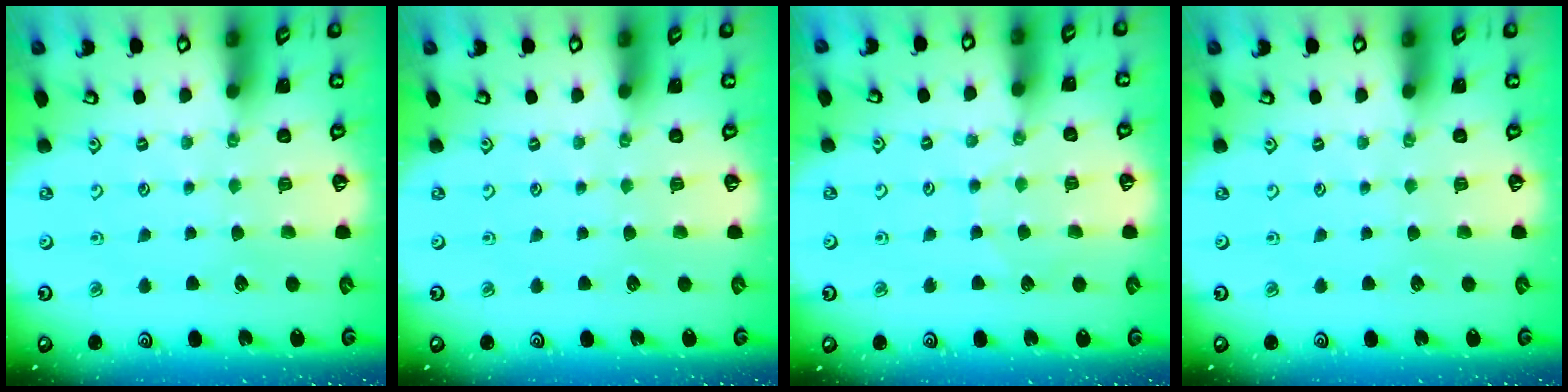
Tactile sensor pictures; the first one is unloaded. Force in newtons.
{"total": 0.0}
{"total": 5.2, "press": 5.2, "slide": 0.5}
{"total": 0.0}